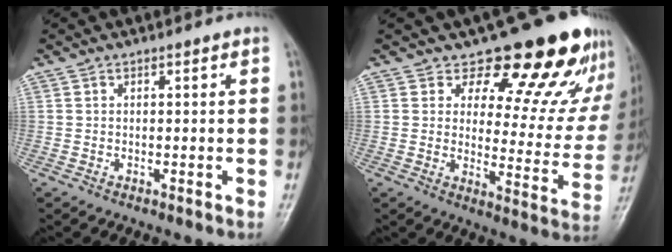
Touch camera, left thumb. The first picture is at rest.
{"total": 18.3, "force": [14.8, 7.8, 7.3], "torque": [-0.024, -0.107, 0.170]}